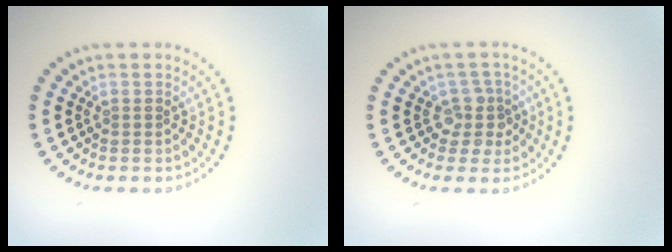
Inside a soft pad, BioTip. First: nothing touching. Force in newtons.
{"total": 2.4, "press": 1.9, "slide": 1.5}